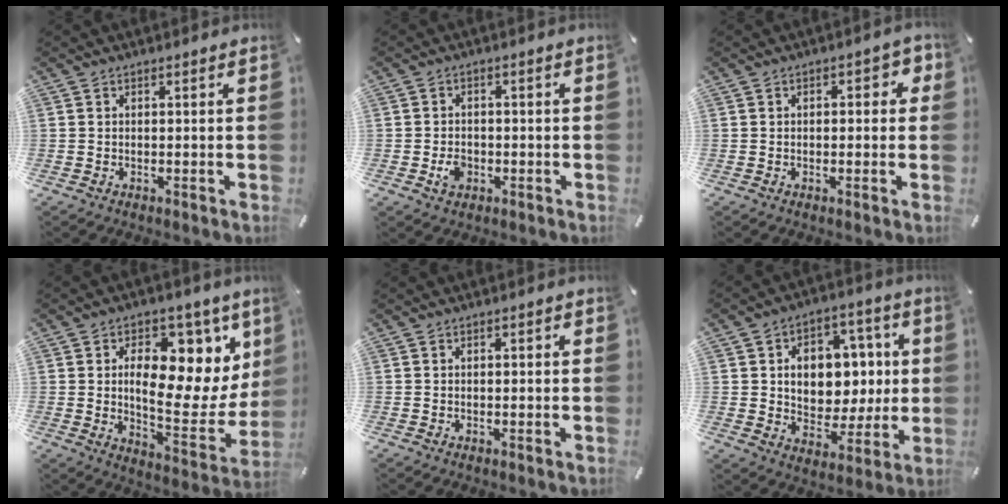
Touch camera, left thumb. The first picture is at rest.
{"total": 3.8, "force": [-1.1, 3.0, 2.0], "torque": [-0.041, 0.004, -0.021]}
{"total": 3.1, "force": [0.0, 1.8, 2.5], "torque": [-0.034, 0.004, -0.006]}
{"total": 17.0, "force": [5.6, 9.5, 13.0], "torque": [-0.159, -0.058, 0.093]}
{"total": 0.6, "force": [-0.1, 0.3, 0.5], "torque": [-0.010, 0.000, -0.002]}
{"total": 11.5, "force": [1.4, 9.7, 6.1], "torque": [-0.082, -0.006, 0.034]}